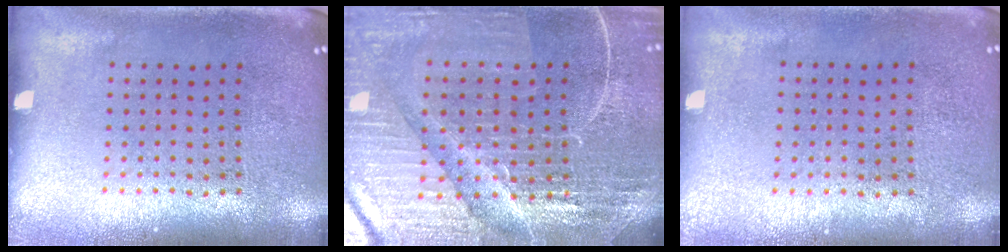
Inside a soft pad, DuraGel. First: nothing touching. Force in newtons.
{"total": 5.1, "press": 4.8, "slide": 1.6}
{"total": 0.0}